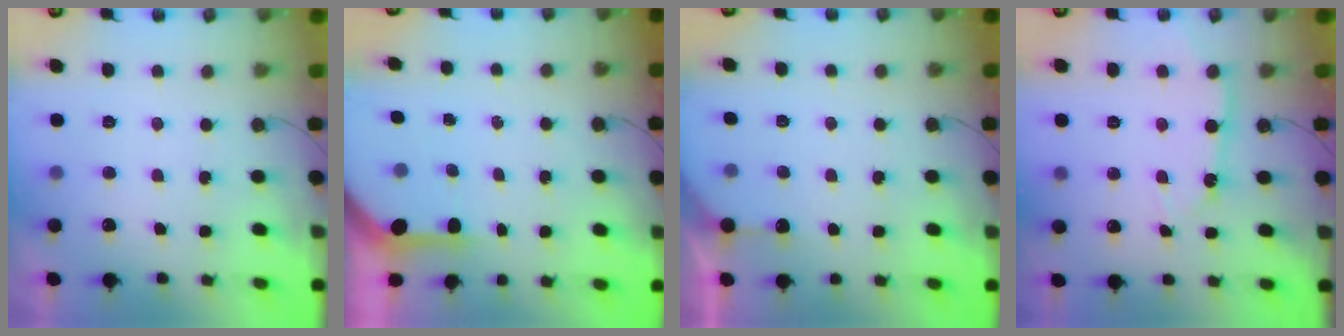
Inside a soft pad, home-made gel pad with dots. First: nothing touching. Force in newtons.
{"total": 3.4, "press": 3.4, "slide": 0.3}
{"total": 3.6, "press": 3.6, "slide": 0.4}
{"total": 7.5, "press": 7.5, "slide": 0.9}